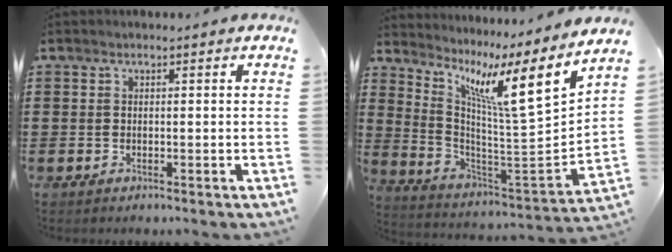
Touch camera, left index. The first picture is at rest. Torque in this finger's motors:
{"motor_torque": [1.95, -0.19, 0.84, 0.21]}